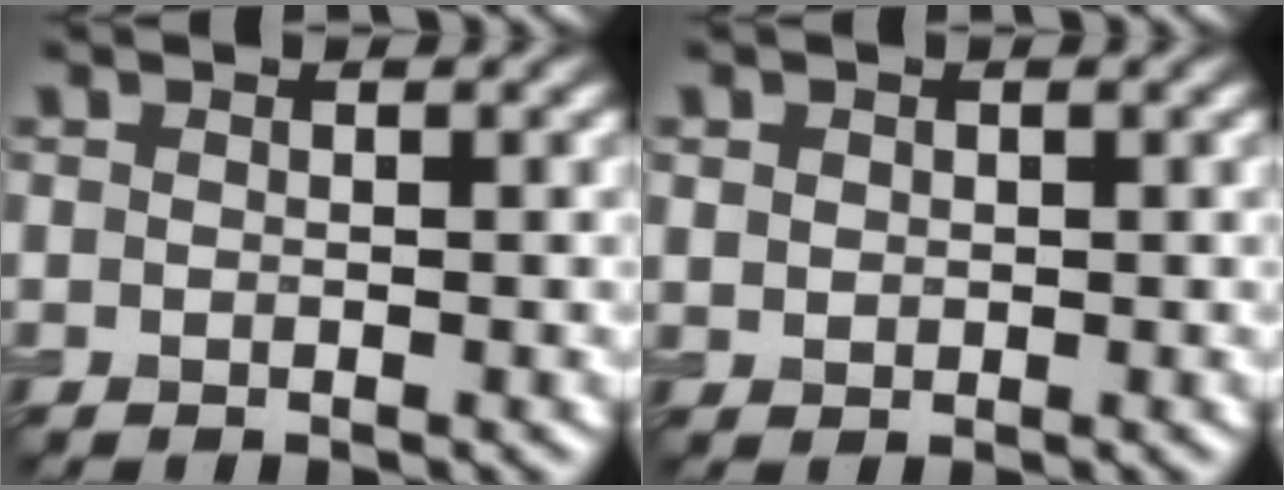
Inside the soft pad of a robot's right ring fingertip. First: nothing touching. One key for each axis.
{"total": 1.1, "fx": 0.4, "fy": 1.0, "fz": 0.4, "tx": -0.004, "ty": 0.000, "tz": 0.008}